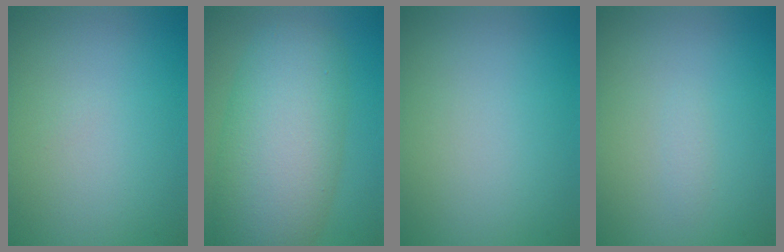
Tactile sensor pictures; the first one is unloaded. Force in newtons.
{"total": 10.2, "press": 10.1, "slide": 0.2}
{"total": 0.0}
{"total": 0.6, "press": 0.6, "slide": 0.1}